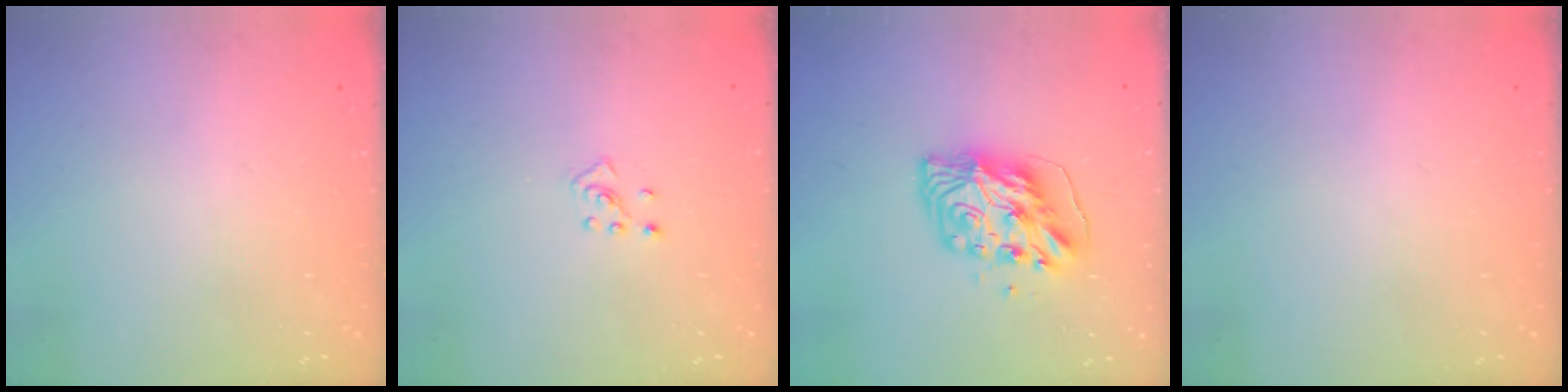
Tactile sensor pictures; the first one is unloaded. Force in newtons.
{"total": 2.5, "press": 2.4, "slide": 0.7}
{"total": 9.7, "press": 9.6, "slide": 1.3}
{"total": 0.0}